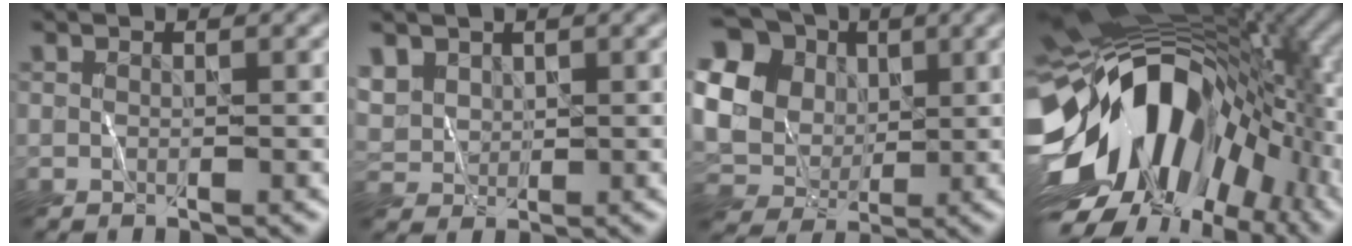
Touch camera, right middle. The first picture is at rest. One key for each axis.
{"total": 2.9, "fx": 1.5, "fy": 2.3, "fz": 0.7, "tx": -0.036, "ty": 0.002, "tz": 0.044}
{"total": 18.9, "fx": 5.3, "fy": 16.7, "fz": 6.9, "tx": -0.215, "ty": 0.014, "tz": 0.084}
{"total": 17.5, "fx": -2.3, "fy": 11.1, "fz": 13.4, "tx": -0.234, "ty": 0.001, "tz": -0.049}